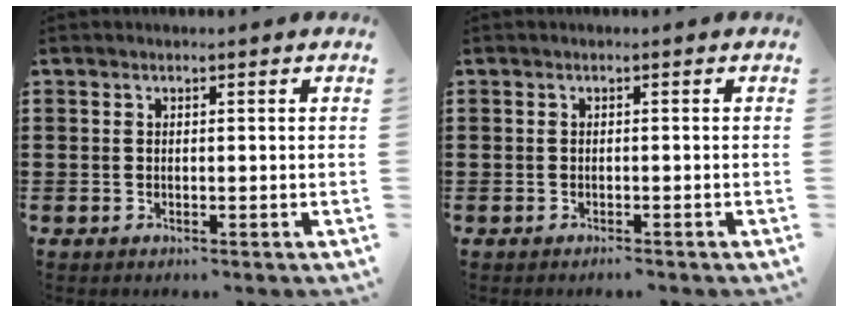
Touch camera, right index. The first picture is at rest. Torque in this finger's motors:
{"motor_torque": [-1.12, 1.01, -1.05, -0.21]}